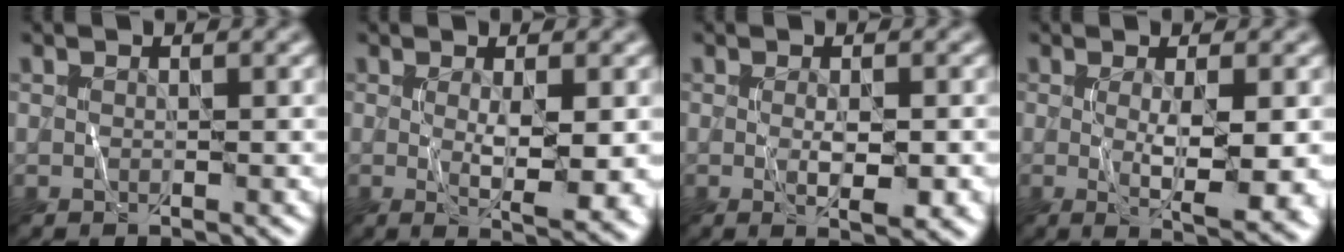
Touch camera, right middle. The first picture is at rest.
{"total": 4.8, "force": [-0.2, 1.0, 4.7], "torque": [-0.080, -0.011, 0.003]}
{"total": 3.0, "force": [-0.3, 0.7, 2.8], "torque": [-0.050, -0.009, -0.001]}
{"total": 5.8, "force": [-0.6, 1.1, 5.7], "torque": [-0.096, -0.012, -0.004]}